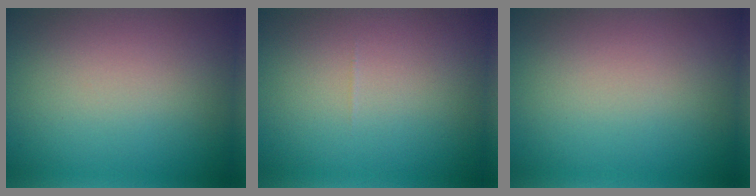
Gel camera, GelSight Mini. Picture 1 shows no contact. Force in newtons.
{"total": 0.0}
{"total": 0.0}